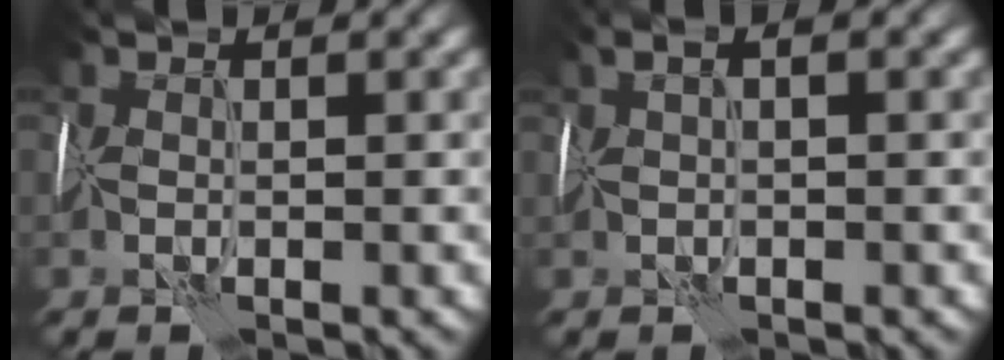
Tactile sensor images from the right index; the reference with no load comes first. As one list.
[{"total": 2.4, "force": [1.0, 0.5, 2.1], "torque": [-0.037, 0.019, 0.011]}]